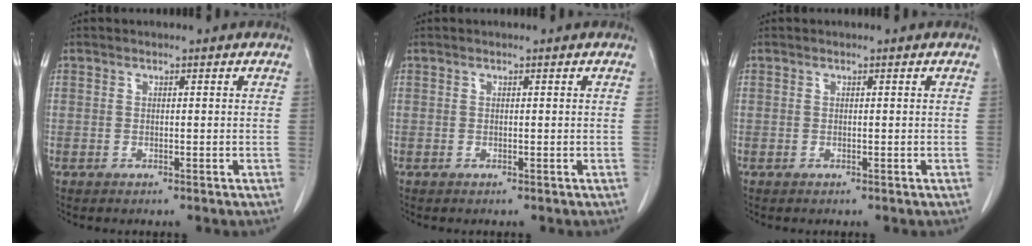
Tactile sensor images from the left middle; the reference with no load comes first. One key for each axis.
{"total": 0.0}
{"total": 0.0}